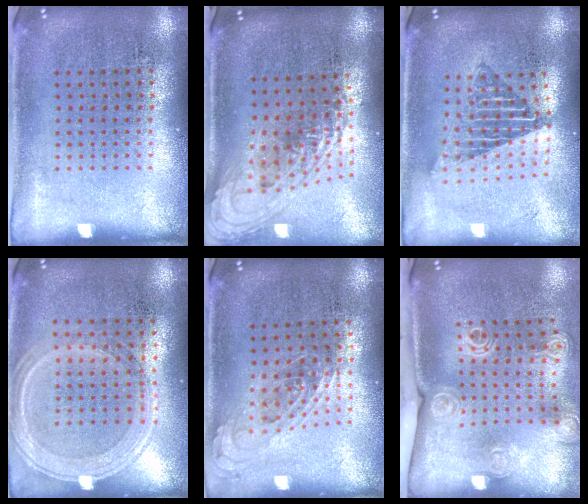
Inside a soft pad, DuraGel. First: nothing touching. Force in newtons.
{"total": 1.9, "press": 1.5, "slide": 1.2}
{"total": 1.6, "press": 1.4, "slide": 0.9}
{"total": 1.2, "press": 1.2, "slide": 0.4}
{"total": 0.9, "press": 0.8, "slide": 0.3}
{"total": 2.0, "press": 1.6, "slide": 1.3}